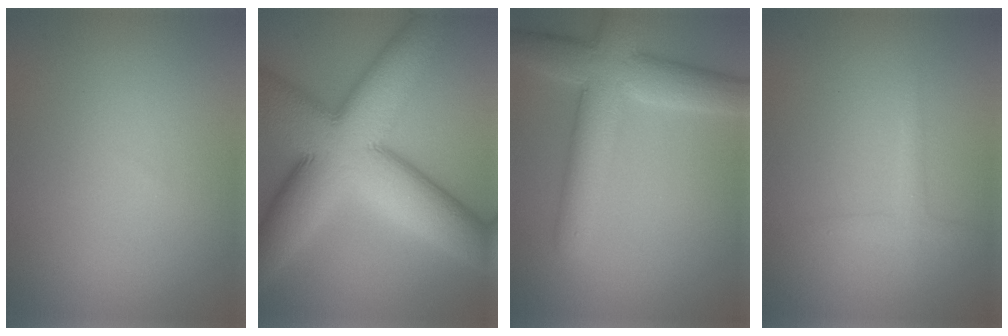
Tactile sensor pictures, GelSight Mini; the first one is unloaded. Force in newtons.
{"total": 14.9, "press": 14.9, "slide": 0.2}
{"total": 6.9, "press": 6.9, "slide": 0.3}
{"total": 1.3, "press": 1.3, "slide": 0.1}